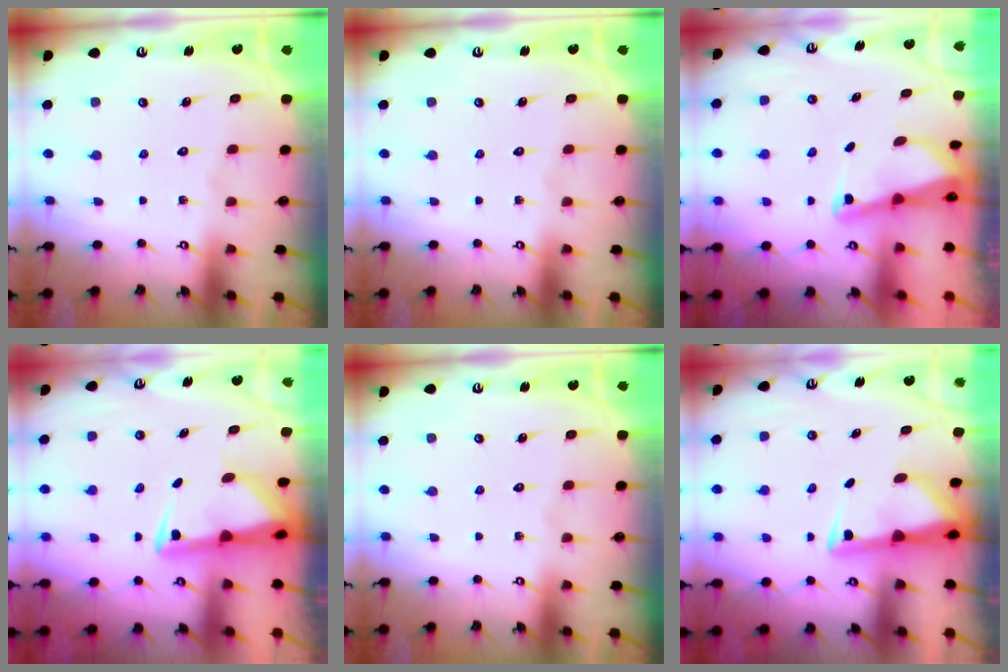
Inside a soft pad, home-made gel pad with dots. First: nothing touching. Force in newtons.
{"total": 0.0}
{"total": 1.8, "press": 1.8, "slide": 0.1}
{"total": 3.1, "press": 3.0, "slide": 0.5}
{"total": 0.0}
{"total": 2.9, "press": 2.8, "slide": 0.5}